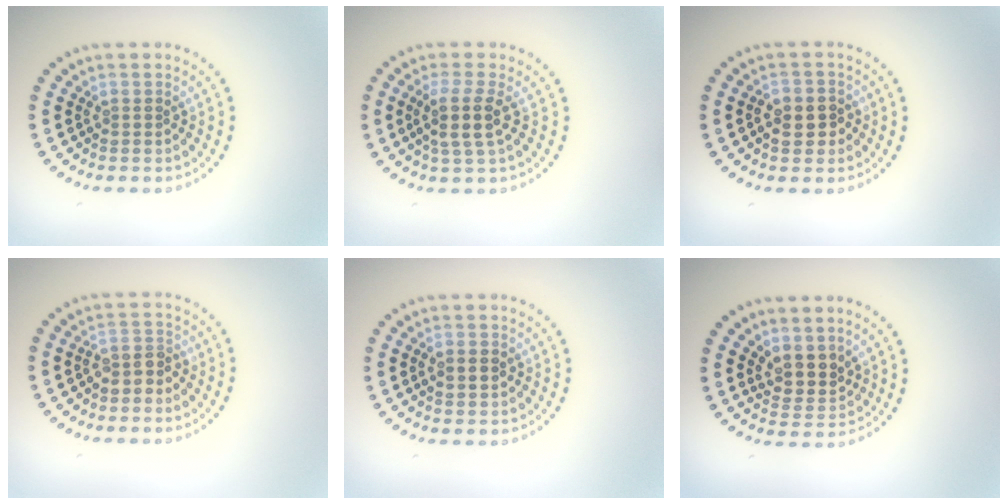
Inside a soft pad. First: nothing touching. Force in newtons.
{"total": 2.9, "press": 2.4, "slide": 1.7}
{"total": 2.8, "press": 2.7, "slide": 0.6}
{"total": 1.8, "press": 1.6, "slide": 1.0}
{"total": 2.2, "press": 2.2, "slide": 0.2}
{"total": 2.8, "press": 2.2, "slide": 1.7}